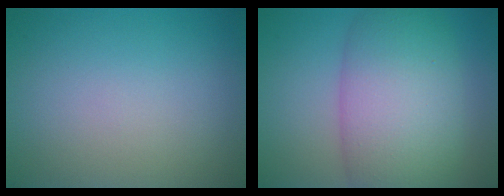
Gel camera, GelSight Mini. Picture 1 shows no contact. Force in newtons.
{"total": 10.2, "press": 10.2, "slide": 0.3}